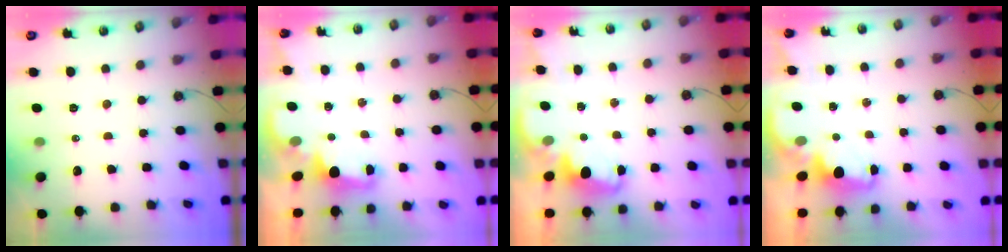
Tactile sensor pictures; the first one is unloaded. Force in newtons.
{"total": 2.4, "press": 2.3, "slide": 0.8}
{"total": 2.3, "press": 2.2, "slide": 0.6}
{"total": 2.2, "press": 2.0, "slide": 0.8}